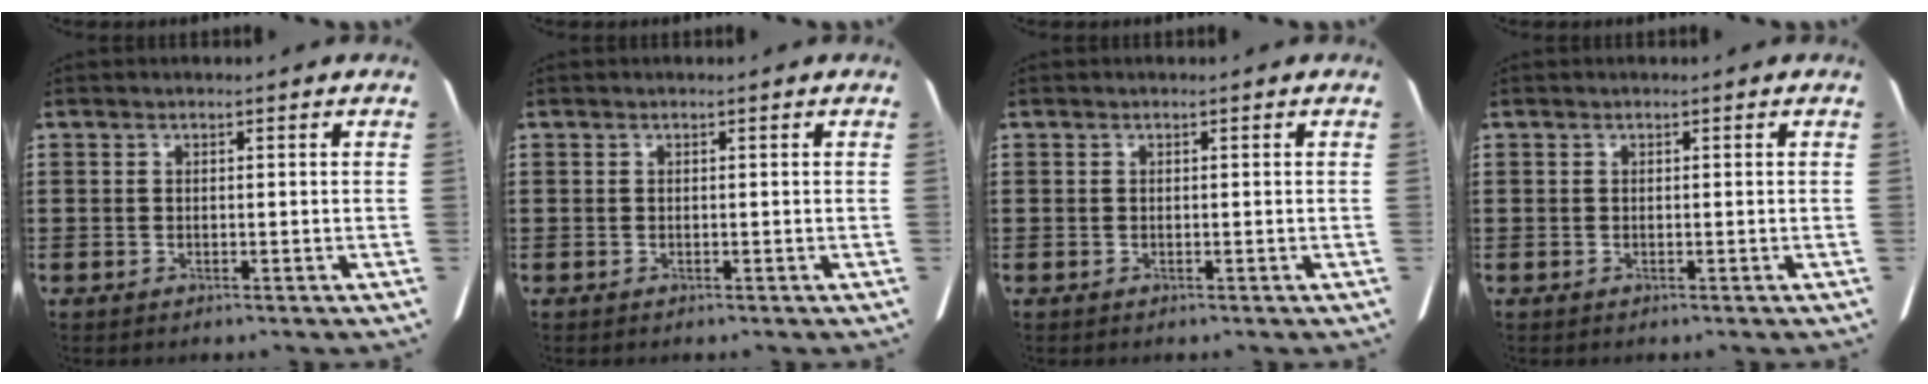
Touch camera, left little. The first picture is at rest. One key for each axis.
{"total": 0.0}
{"total": 0.0}
{"total": 0.0}